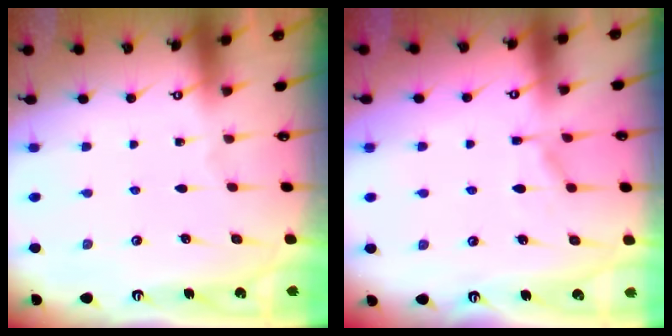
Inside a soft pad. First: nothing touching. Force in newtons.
{"total": 6.1, "press": 6.1, "slide": 0.7}